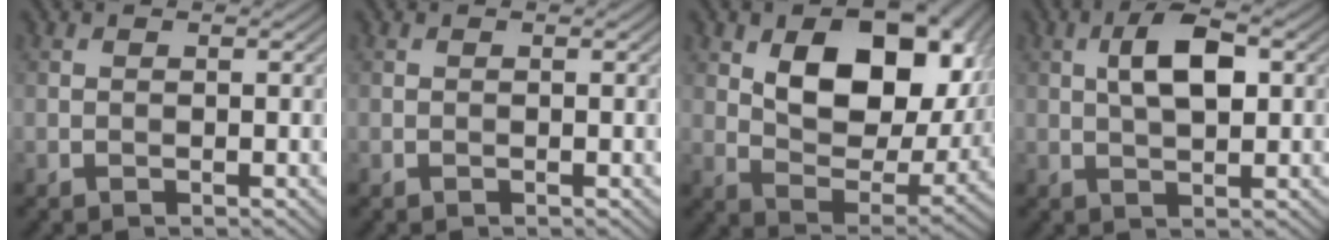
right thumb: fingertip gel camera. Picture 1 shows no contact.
{"total": 0.0}
{"total": 14.1, "force": [4.2, 8.7, 10.3], "torque": [-0.167, -0.014, 0.078]}
{"total": 5.8, "force": [1.2, 2.5, 5.1], "torque": [-0.098, 0.007, 0.021]}